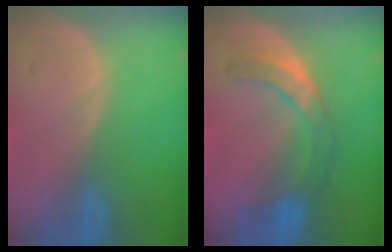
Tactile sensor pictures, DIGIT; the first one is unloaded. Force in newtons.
{"total": 7.2, "press": 6.4, "slide": 3.3}